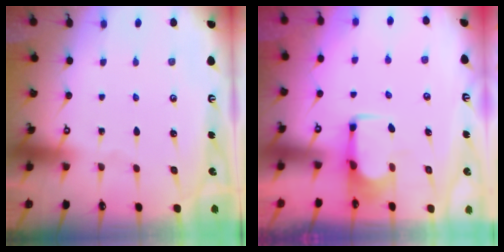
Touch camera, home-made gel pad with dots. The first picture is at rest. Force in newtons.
{"total": 1.8, "press": 1.6, "slide": 0.7}